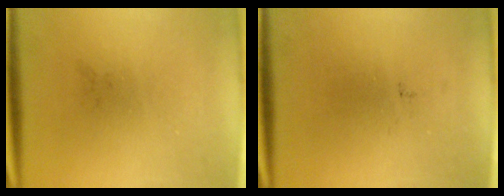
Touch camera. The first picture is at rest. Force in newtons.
{"total": 0.0}